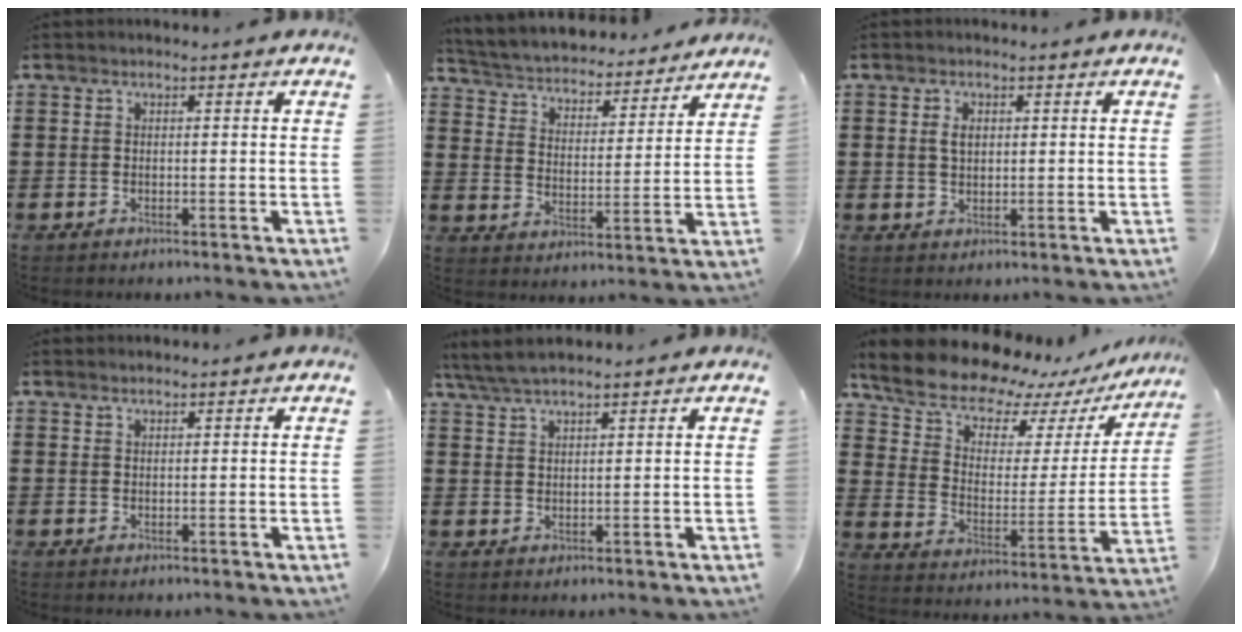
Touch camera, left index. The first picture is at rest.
{"total": 3.8, "force": [3.7, 0.6, 0.3], "torque": [-0.030, -0.032, 0.055]}
{"total": 2.2, "force": [0.7, 1.4, 1.6], "torque": [-0.036, 0.007, 0.011]}
{"total": 1.0, "force": [1.0, 0.2, 0.1], "torque": [-0.003, 0.001, 0.019]}
{"total": 4.0, "force": [3.5, 0.6, 1.9], "torque": [-0.047, -0.001, 0.066]}
{"total": 9.7, "force": [8.6, 3.3, 2.9], "torque": [-0.090, -0.064, 0.146]}